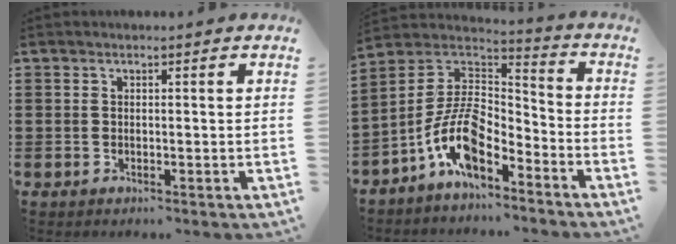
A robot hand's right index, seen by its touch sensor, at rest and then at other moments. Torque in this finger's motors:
{"motor_torque": [2.14, 0.00, 1.05, 0.20]}